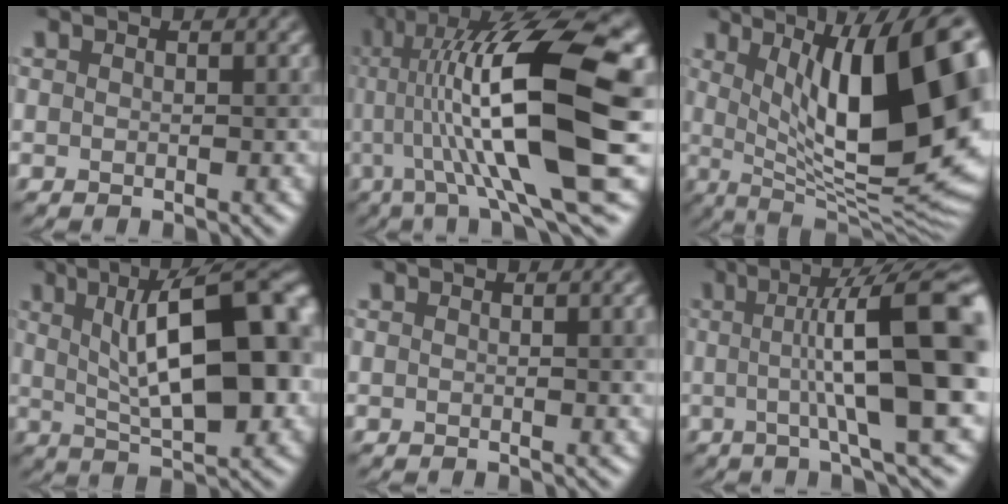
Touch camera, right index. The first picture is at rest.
{"total": 14.3, "force": [0.8, 2.4, 14.1], "torque": [-0.207, 0.027, 0.019]}
{"total": 16.9, "force": [3.5, 5.8, 15.5], "torque": [-0.191, 0.008, 0.063]}
{"total": 13.2, "force": [2.1, 4.8, 12.1], "torque": [-0.149, 0.023, 0.034]}
{"total": 2.1, "force": [0.2, 0.7, 2.0], "torque": [-0.012, 0.009, 0.003]}
{"total": 12.8, "force": [0.7, 2.3, 12.5], "torque": [-0.149, 0.023, 0.014]}